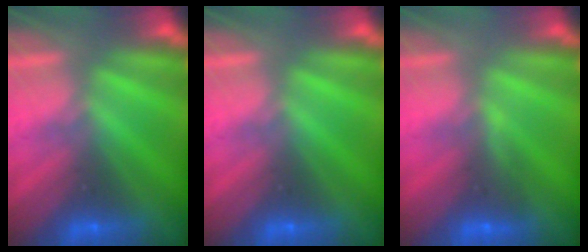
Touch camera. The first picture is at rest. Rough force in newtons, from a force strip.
{"total": 0.0}
{"total": 3.2}